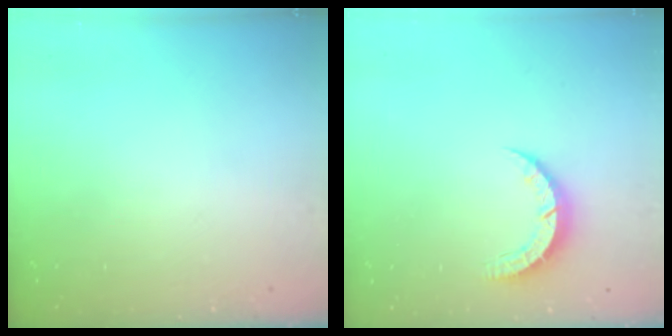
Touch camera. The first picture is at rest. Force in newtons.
{"total": 4.4, "press": 4.4, "slide": 0.5}